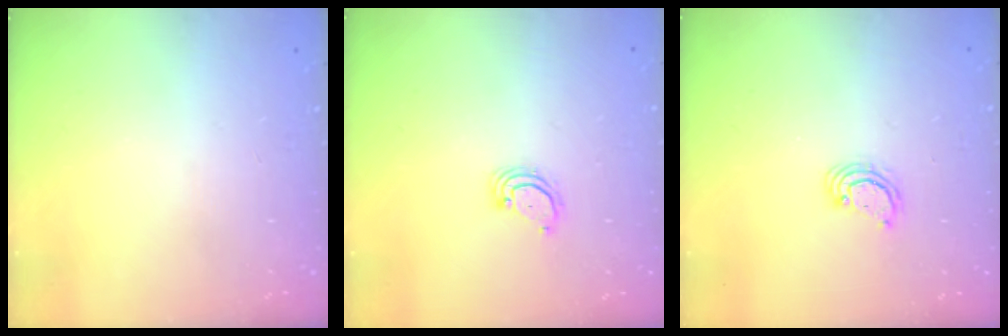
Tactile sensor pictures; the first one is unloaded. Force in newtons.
{"total": 2.9, "press": 2.9, "slide": 0.3}
{"total": 3.1, "press": 3.1, "slide": 0.3}